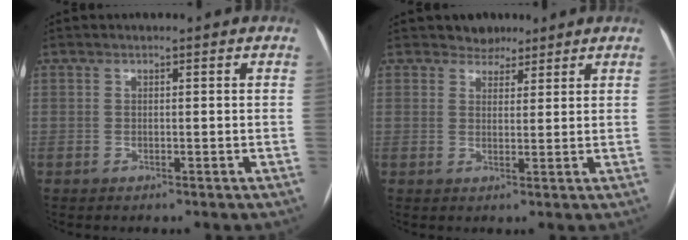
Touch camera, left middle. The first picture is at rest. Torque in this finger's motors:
{"motor_torque": [0.01, -0.01, -0.06, -0.01]}